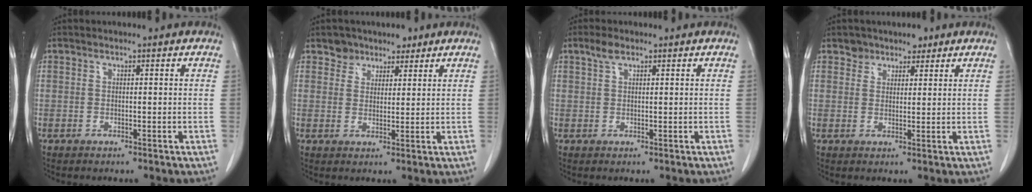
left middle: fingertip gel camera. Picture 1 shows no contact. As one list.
[{"total": 3.8, "force": [2.8, 2.6, 0.0], "torque": [0.010, 0.006, 0.041]}, {"total": 1.8, "force": [1.2, 0.7, 1.1], "torque": [-0.026, 0.007, 0.025]}, {"total": 3.1, "force": [2.3, 2.0, 0.1], "torque": [0.011, 0.002, 0.033]}]